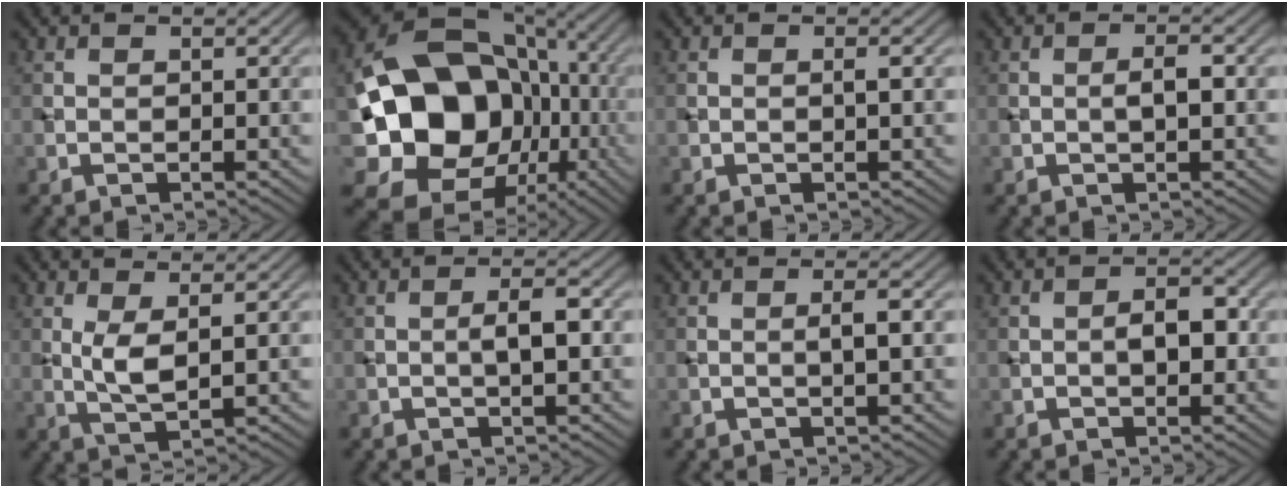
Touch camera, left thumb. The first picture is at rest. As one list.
[{"total": 19.8, "force": [-2.6, 16.3, 10.8], "torque": [-0.229, -0.026, -0.035]}, {"total": 0.6, "force": [0.0, 0.1, 0.6], "torque": [-0.010, 0.002, -0.001]}, {"total": 2.0, "force": [-0.2, 0.7, 1.9], "torque": [-0.032, 0.006, -0.006]}, {"total": 3.7, "force": [1.0, 1.1, 3.4], "torque": [-0.076, -0.005, 0.023]}, {"total": 2.6, "force": [-0.2, 0.8, 2.5], "torque": [-0.044, 0.006, -0.008]}, {"total": 1.5, "force": [0.0, 0.2, 1.5], "torque": [-0.026, 0.003, -0.001]}, {"total": 3.1, "force": [-0.3, 1.7, 2.6], "torque": [-0.037, 0.003, -0.010]}]